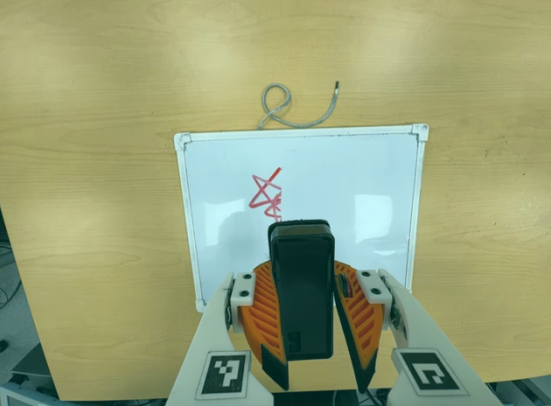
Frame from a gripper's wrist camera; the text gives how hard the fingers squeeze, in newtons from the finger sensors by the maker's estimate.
{"total": 11.5, "left": 10.2, "right": 12.8}